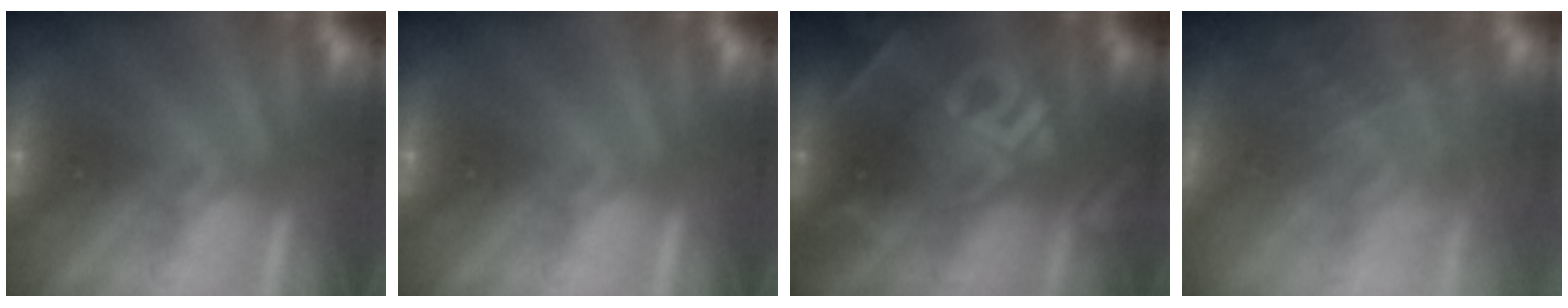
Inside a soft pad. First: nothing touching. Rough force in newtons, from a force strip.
{"total": 0.0}
{"total": 2.8}
{"total": 10.8}